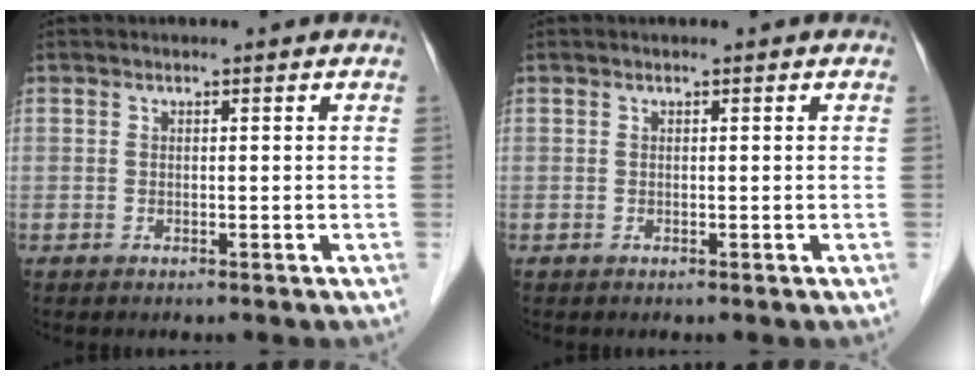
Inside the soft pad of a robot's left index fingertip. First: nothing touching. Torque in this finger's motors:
{"motor_torque": [-0.06, 0.06, 0.00, 0.00]}